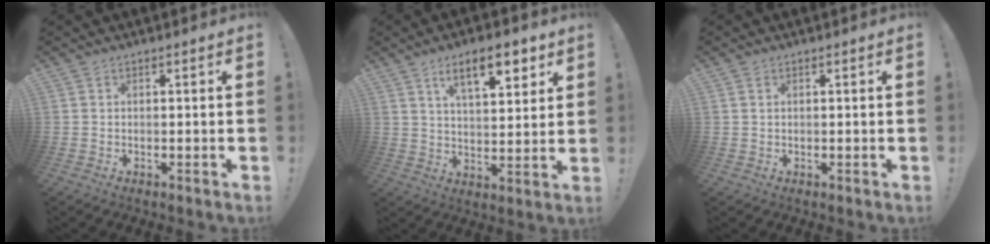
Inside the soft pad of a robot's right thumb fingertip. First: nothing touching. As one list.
[{"total": 12.1, "force": [6.6, 4.2, 9.2], "torque": [-0.131, -0.024, 0.107]}, {"total": 0.8, "force": [0.4, 0.4, 0.5], "torque": [-0.014, 0.003, 0.009]}]